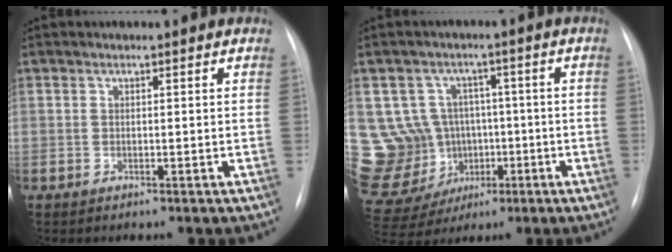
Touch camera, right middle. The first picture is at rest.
{"total": 16.8, "force": [-1.1, 15.8, 5.7], "torque": [-0.157, 0.053, 0.016]}